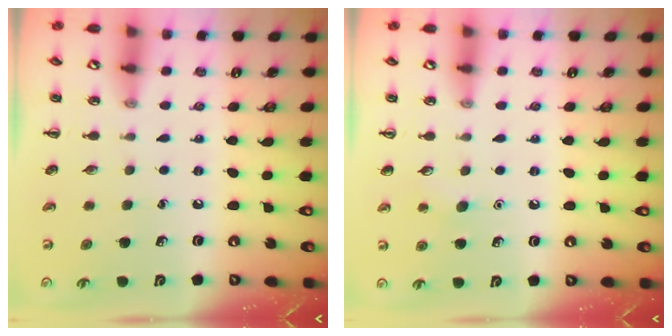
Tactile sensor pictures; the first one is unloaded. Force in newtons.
{"total": 5.5, "press": 5.3, "slide": 1.4}